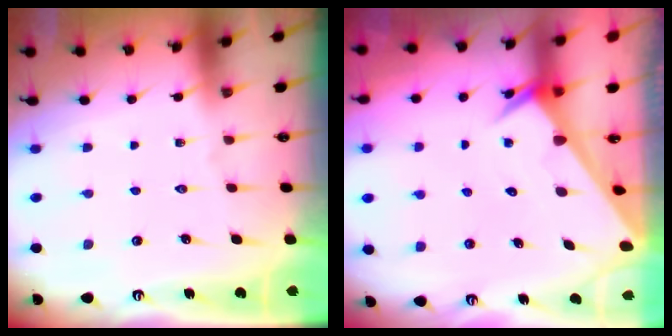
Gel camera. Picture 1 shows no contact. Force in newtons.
{"total": 2.7, "press": 2.7, "slide": 0.1}